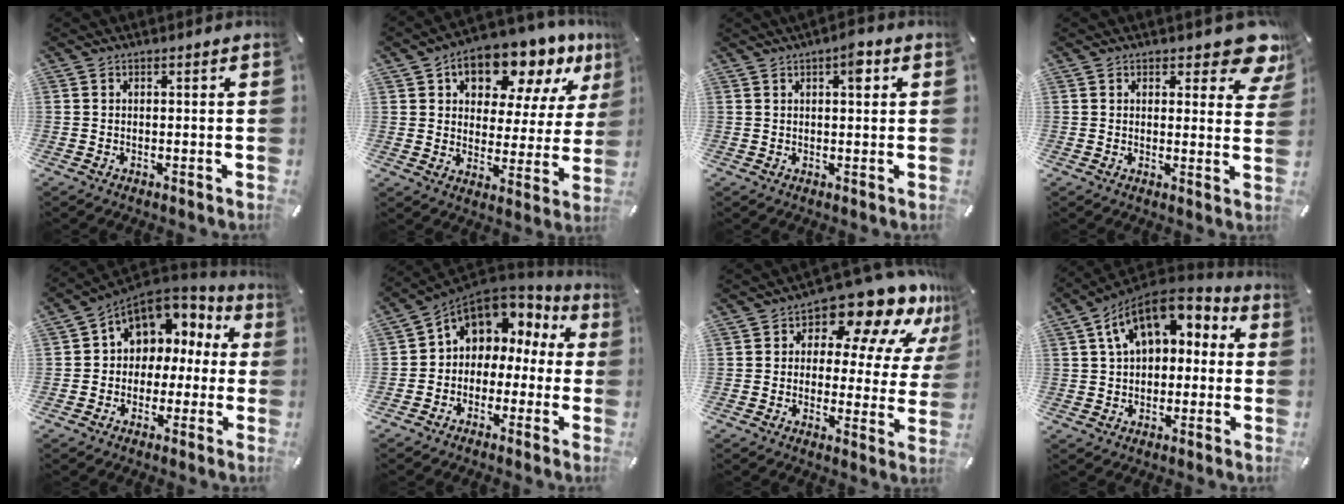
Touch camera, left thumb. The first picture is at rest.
{"total": 14.3, "force": [10.2, 7.4, 6.6], "torque": [-0.105, -0.066, 0.177]}
{"total": 4.5, "force": [1.8, 1.7, 3.7], "torque": [-0.046, -0.005, 0.023]}
{"total": 8.0, "force": [5.6, 3.4, 4.6], "torque": [-0.039, -0.040, 0.093]}
{"total": 8.3, "force": [2.2, 7.6, 2.7], "torque": [-0.049, -0.014, 0.045]}
{"total": 7.3, "force": [2.4, 6.5, 2.2], "torque": [-0.048, -0.021, 0.046]}
{"total": 14.0, "force": [9.9, 6.3, 7.6], "torque": [-0.114, -0.076, 0.166]}
{"total": 11.8, "force": [5.2, 7.9, 7.1], "torque": [-0.127, -0.017, 0.097]}